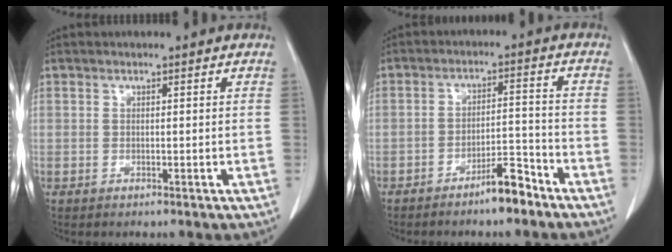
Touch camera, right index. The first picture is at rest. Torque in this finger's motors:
{"motor_torque": [0.50, -0.51, 0.37, 0.06]}